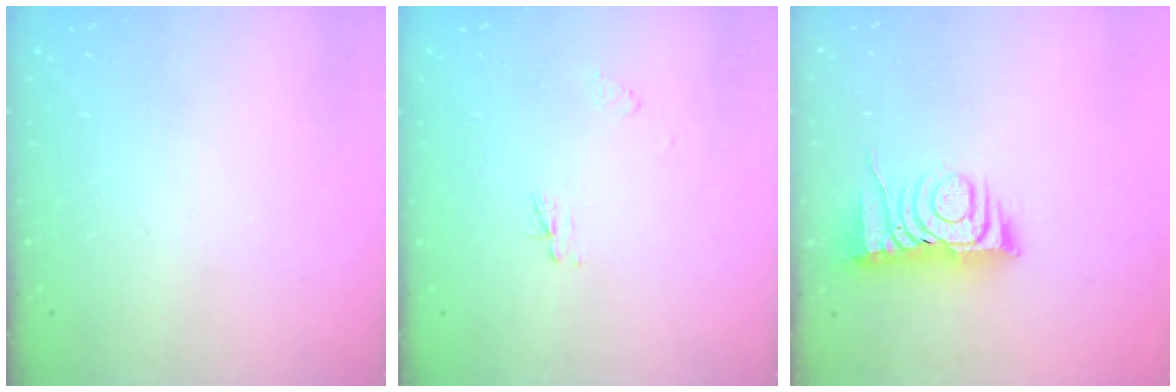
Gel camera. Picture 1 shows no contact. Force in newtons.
{"total": 2.3, "press": 2.2, "slide": 0.2}
{"total": 7.7, "press": 7.7, "slide": 0.7}